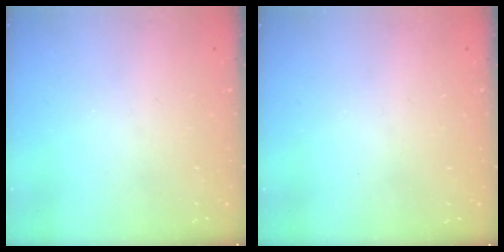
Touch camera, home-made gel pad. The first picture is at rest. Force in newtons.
{"total": 2.2, "press": 2.2, "slide": 0.2}